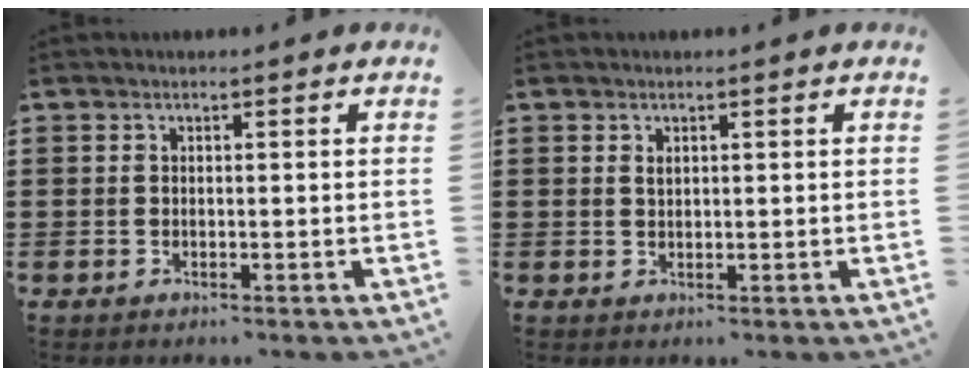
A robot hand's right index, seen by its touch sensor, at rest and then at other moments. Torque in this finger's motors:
{"motor_torque": [0.06, -0.06, 0.05, 0.03]}